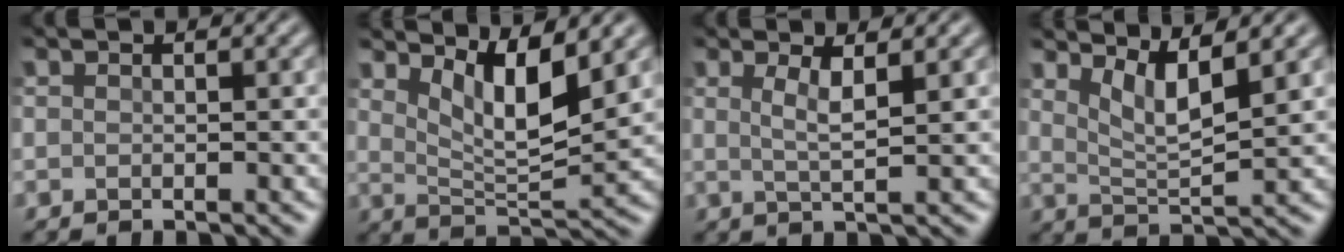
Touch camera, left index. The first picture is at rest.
{"total": 5.9, "force": [3.0, 1.8, 4.8], "torque": [-0.089, -0.015, 0.051]}
{"total": 2.5, "force": [0.7, 0.5, 2.3], "torque": [-0.041, -0.007, 0.011]}
{"total": 4.0, "force": [2.4, 0.9, 3.1], "torque": [-0.062, -0.006, 0.043]}